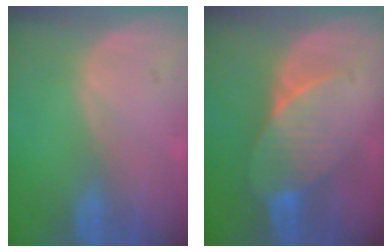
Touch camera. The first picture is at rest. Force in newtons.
{"total": 7.4, "press": 6.9, "slide": 2.5}